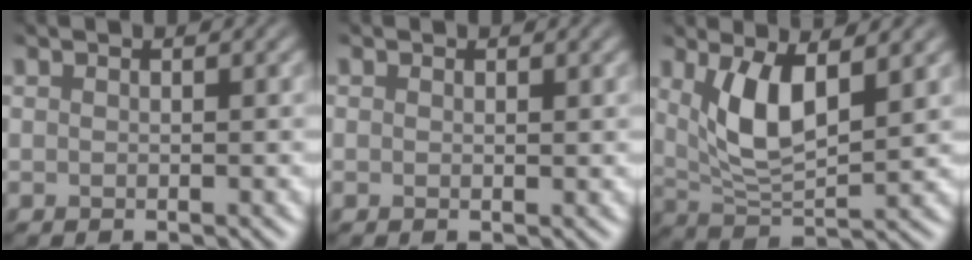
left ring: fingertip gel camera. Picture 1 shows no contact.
{"total": 0.0}
{"total": 5.1, "force": [1.1, 1.9, 4.6], "torque": [-0.092, -0.014, 0.022]}